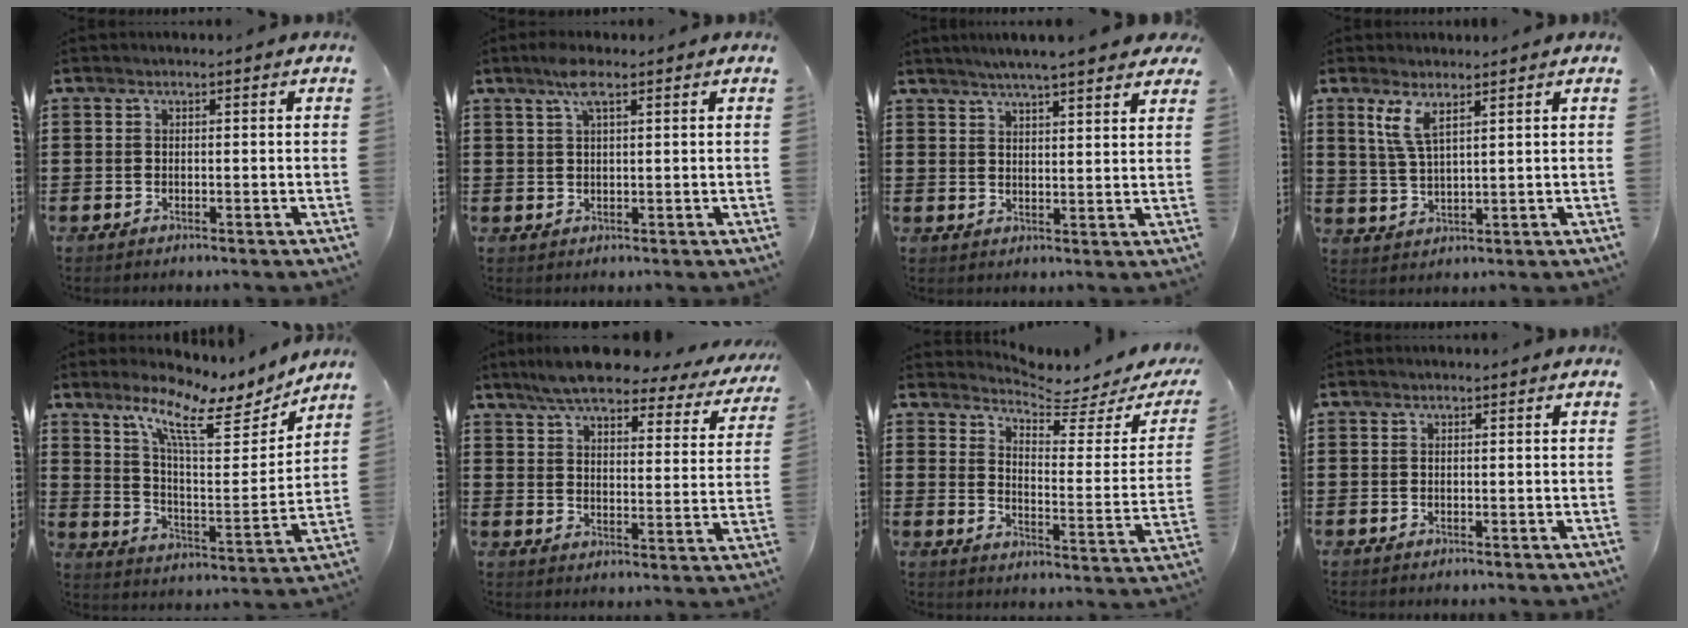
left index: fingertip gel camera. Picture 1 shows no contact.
{"total": 3.9, "force": [2.3, 1.0, 3.1], "torque": [-0.067, 0.007, 0.039]}
{"total": 4.2, "force": [3.8, 0.1, 1.7], "torque": [-0.046, -0.006, 0.067]}
{"total": 4.5, "force": [2.9, 0.9, 3.3], "torque": [-0.075, 0.001, 0.051]}
{"total": 11.4, "force": [8.7, 2.1, 7.1], "torque": [-0.151, -0.047, 0.144]}
{"total": 8.1, "force": [7.1, 1.0, 3.8], "torque": [-0.094, -0.037, 0.122]}
{"total": 4.5, "force": [4.3, -0.1, 1.3], "torque": [-0.036, -0.042, 0.066]}
{"total": 0.0}